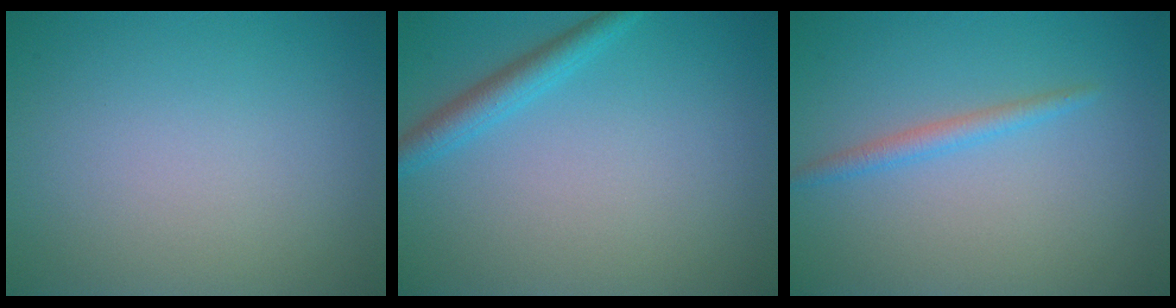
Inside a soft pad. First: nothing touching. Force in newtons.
{"total": 2.3, "press": 2.3, "slide": 0.2}
{"total": 1.6, "press": 1.6, "slide": 0.1}